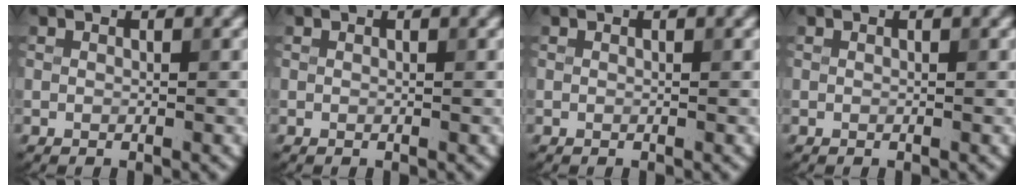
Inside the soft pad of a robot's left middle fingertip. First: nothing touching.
{"total": 0.0}
{"total": 0.0}
{"total": 0.0}